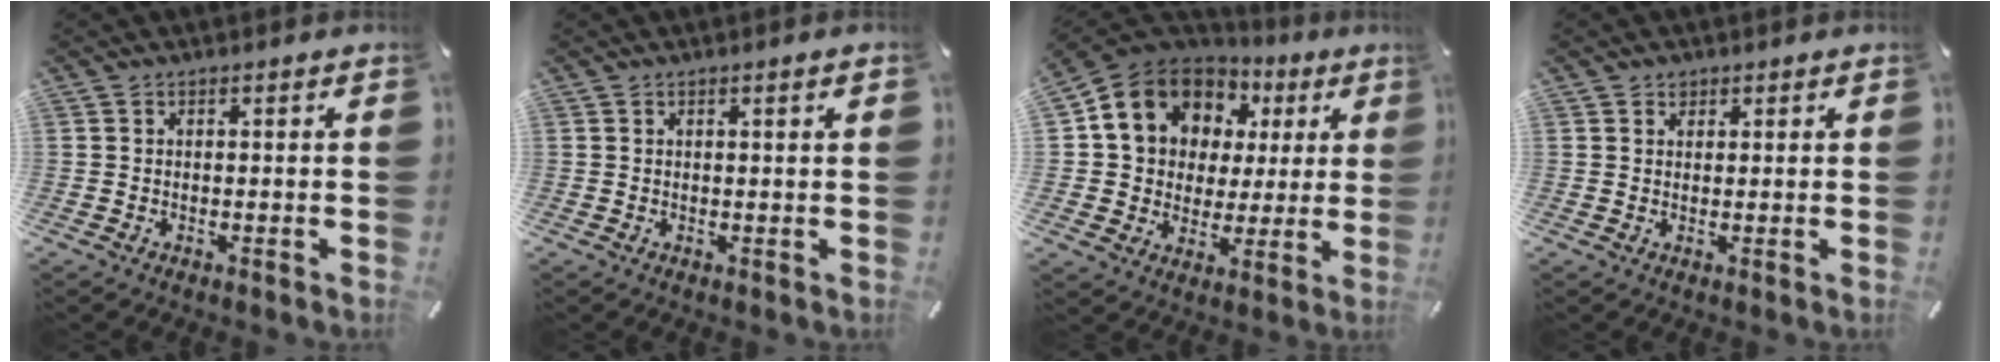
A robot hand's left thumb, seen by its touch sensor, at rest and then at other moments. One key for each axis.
{"total": 1.2, "fx": 0.4, "fy": 0.0, "fz": 1.2, "tx": -0.021, "ty": 0.000, "tz": 0.006}
{"total": 12.6, "fx": 5.4, "fy": 10.9, "fz": 3.4, "tx": -0.076, "ty": -0.030, "tz": 0.105}
{"total": 1.5, "fx": 0.9, "fy": 1.2, "fz": 0.2, "tx": 0.004, "ty": -0.001, "tz": 0.015}